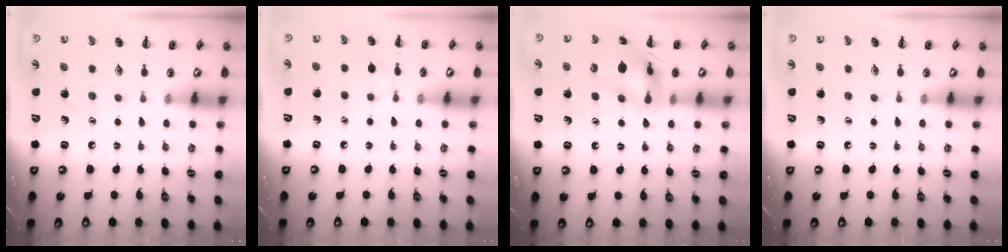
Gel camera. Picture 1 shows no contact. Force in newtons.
{"total": 3.6, "press": 3.3, "slide": 1.4}
{"total": 14.2, "press": 14.0, "slide": 1.8}
{"total": 0.0}